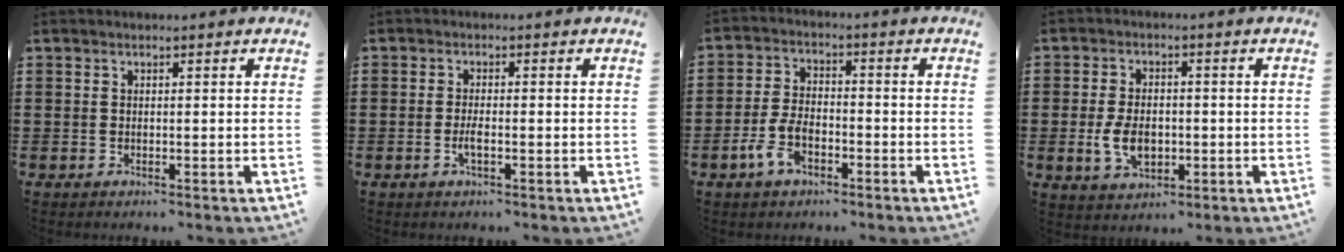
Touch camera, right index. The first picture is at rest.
{"total": 2.1, "force": [-0.8, 0.3, 2.0], "torque": [-0.044, -0.005, -0.015]}
{"total": 5.6, "force": [-2.9, 2.8, 3.9], "torque": [-0.100, -0.001, -0.062]}
{"total": 5.9, "force": [-1.1, 3.6, 4.5], "torque": [-0.102, -0.003, -0.021]}